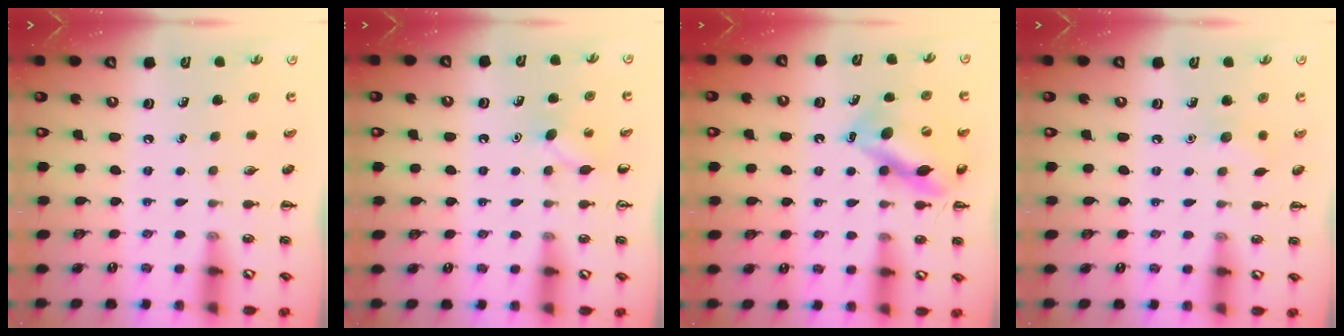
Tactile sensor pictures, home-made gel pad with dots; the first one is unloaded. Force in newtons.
{"total": 6.2, "press": 5.9, "slide": 1.7}
{"total": 13.3, "press": 12.9, "slide": 3.2}
{"total": 5.3, "press": 5.1, "slide": 1.5}